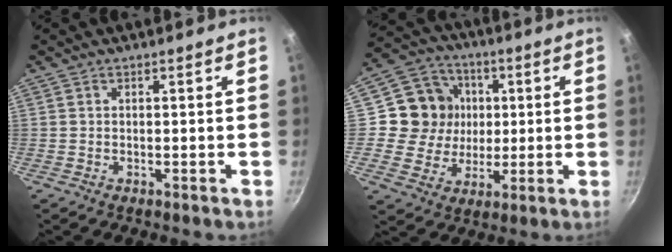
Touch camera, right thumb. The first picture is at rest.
{"total": 13.0, "force": [1.7, 12.2, 4.1], "torque": [-0.046, 0.011, 0.021]}